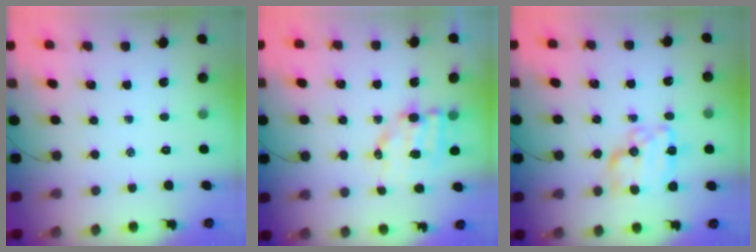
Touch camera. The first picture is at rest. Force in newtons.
{"total": 8.5, "press": 8.4, "slide": 1.2}
{"total": 11.1, "press": 11.1, "slide": 0.4}